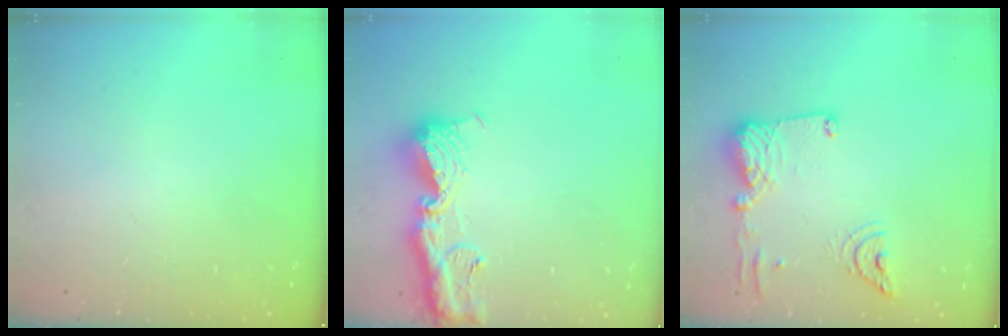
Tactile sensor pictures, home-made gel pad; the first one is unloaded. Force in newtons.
{"total": 15.7, "press": 15.6, "slide": 1.6}
{"total": 15.6, "press": 15.5, "slide": 1.8}